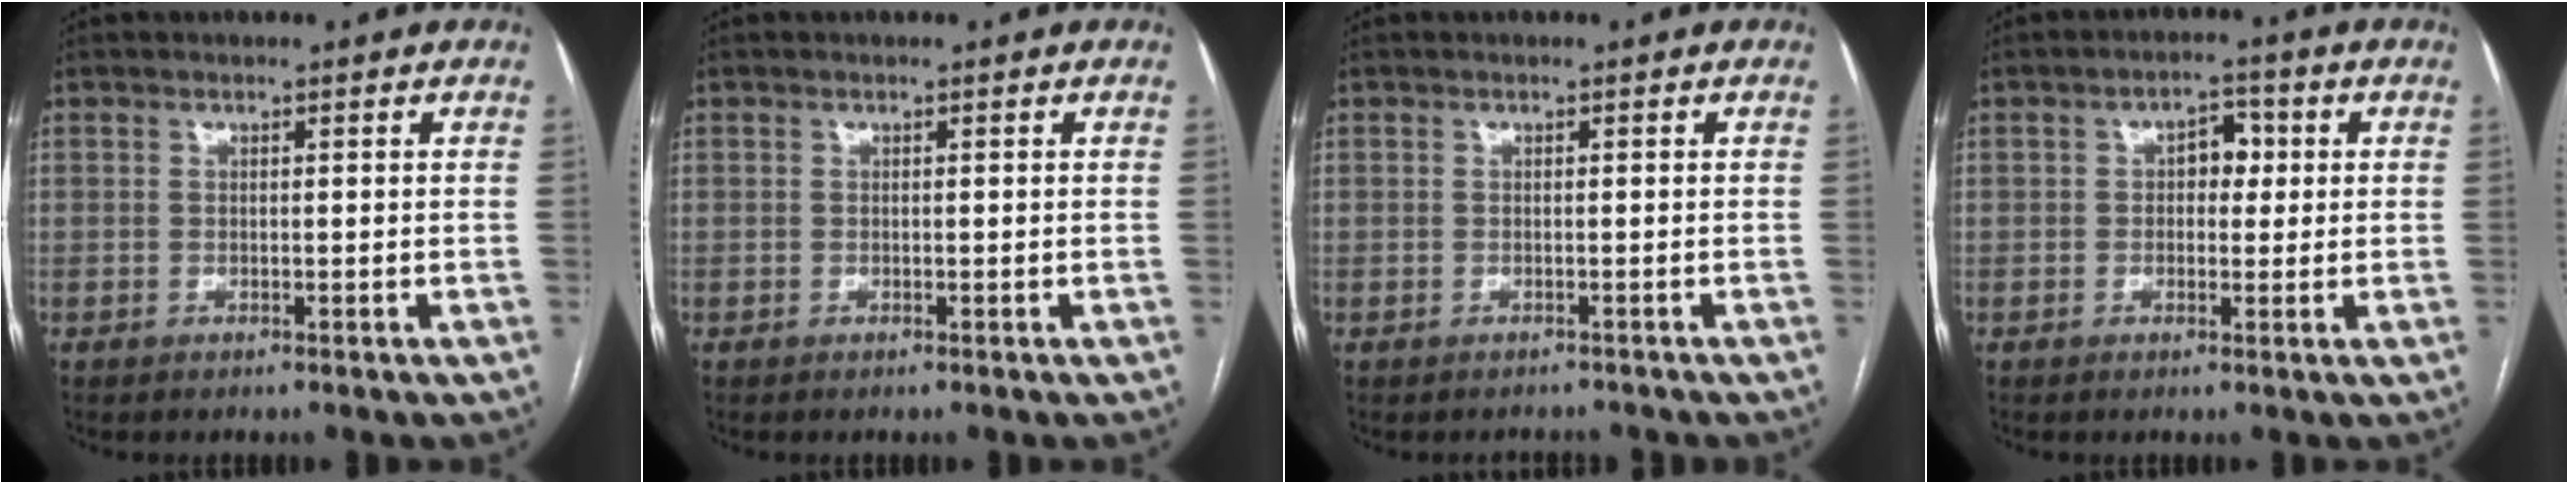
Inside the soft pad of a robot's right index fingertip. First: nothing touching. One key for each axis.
{"total": 0.0}
{"total": 1.6, "fx": -1.4, "fy": 0.6, "fz": -0.3, "tx": 0.003, "ty": -0.004, "tz": -0.019}
{"total": 3.9, "fx": 0.6, "fy": 2.4, "fz": 3.0, "tx": -0.041, "ty": 0.016, "tz": 0.008}